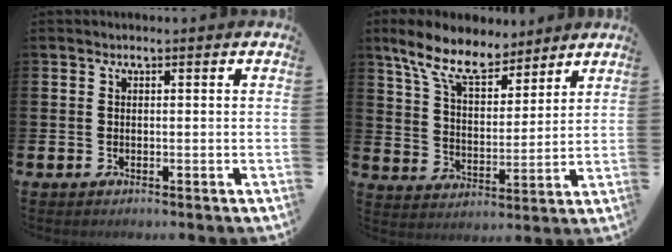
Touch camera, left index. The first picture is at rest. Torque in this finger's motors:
{"motor_torque": [1.14, -0.91, 0.85, 0.21]}